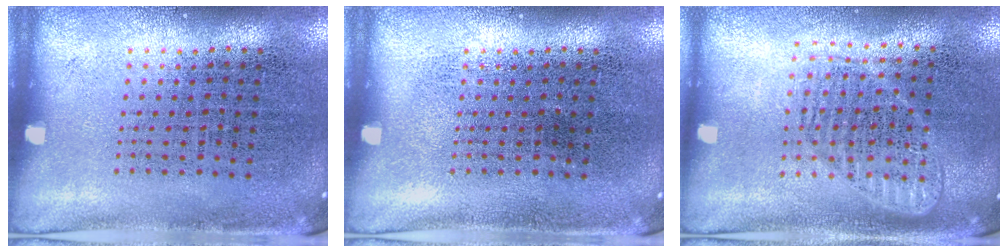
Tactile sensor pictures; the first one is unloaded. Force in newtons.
{"total": 0.0}
{"total": 1.6, "press": 1.4, "slide": 0.7}